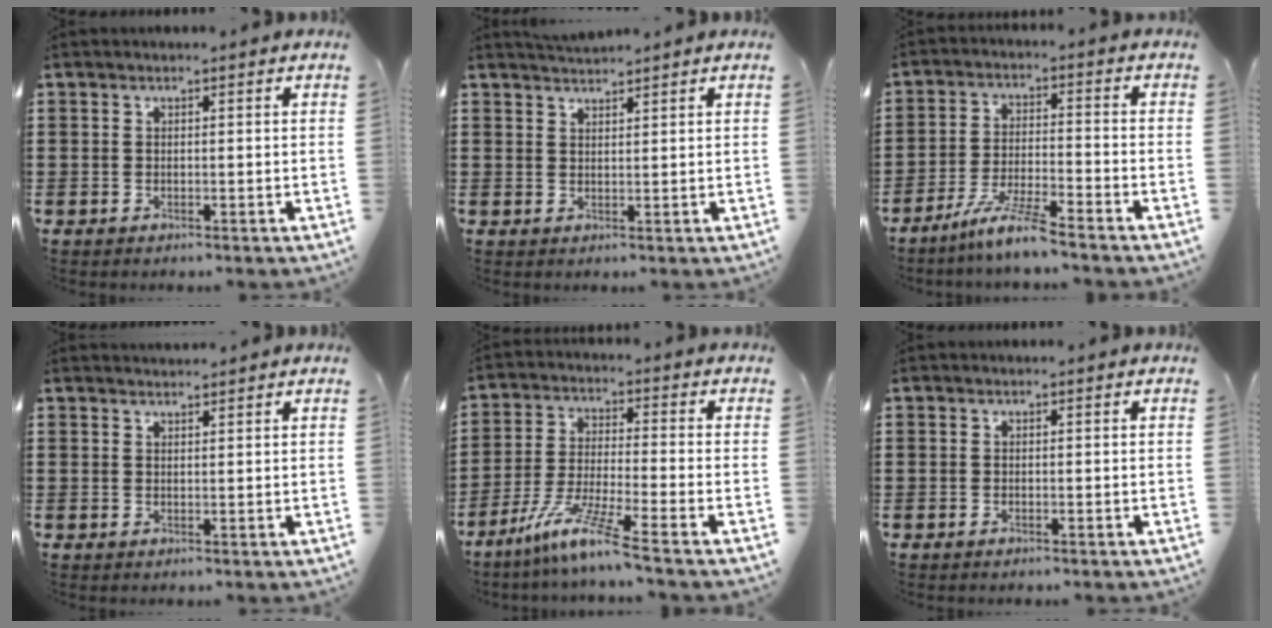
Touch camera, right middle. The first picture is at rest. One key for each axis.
{"total": 2.1, "fx": 2.0, "fy": 0.3, "fz": 0.2, "tx": -0.009, "ty": 0.002, "tz": 0.039}
{"total": 6.6, "fx": -5.6, "fy": -0.2, "fz": 3.4, "tx": -0.073, "ty": -0.014, "tz": -0.108}
{"total": 1.3, "fx": 1.3, "fy": 0.1, "fz": 0.0, "tx": -0.004, "ty": 0.000, "tz": 0.024}
{"total": 8.1, "fx": -6.3, "fy": -0.4, "fz": 5.1, "tx": -0.109, "ty": -0.014, "tz": -0.125}
{"total": 0.0}